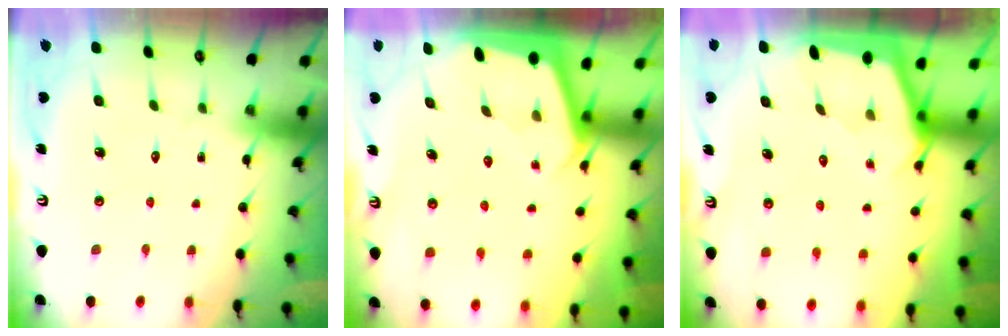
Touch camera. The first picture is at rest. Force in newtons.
{"total": 1.9, "press": 1.9, "slide": 0.1}
{"total": 1.7, "press": 1.7, "slide": 0.2}